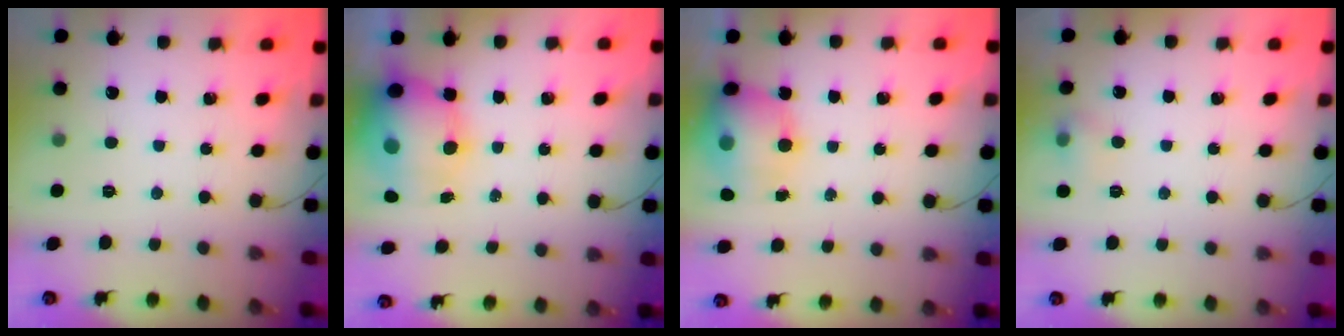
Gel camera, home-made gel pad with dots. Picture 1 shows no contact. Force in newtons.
{"total": 13.9, "press": 13.4, "slide": 3.4}
{"total": 13.3, "press": 12.9, "slide": 3.2}
{"total": 5.2, "press": 5.1, "slide": 1.1}